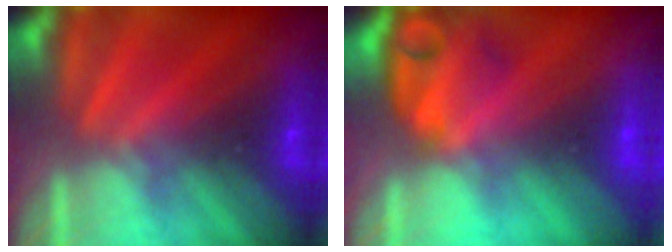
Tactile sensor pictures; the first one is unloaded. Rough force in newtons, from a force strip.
{"total": 8.6}